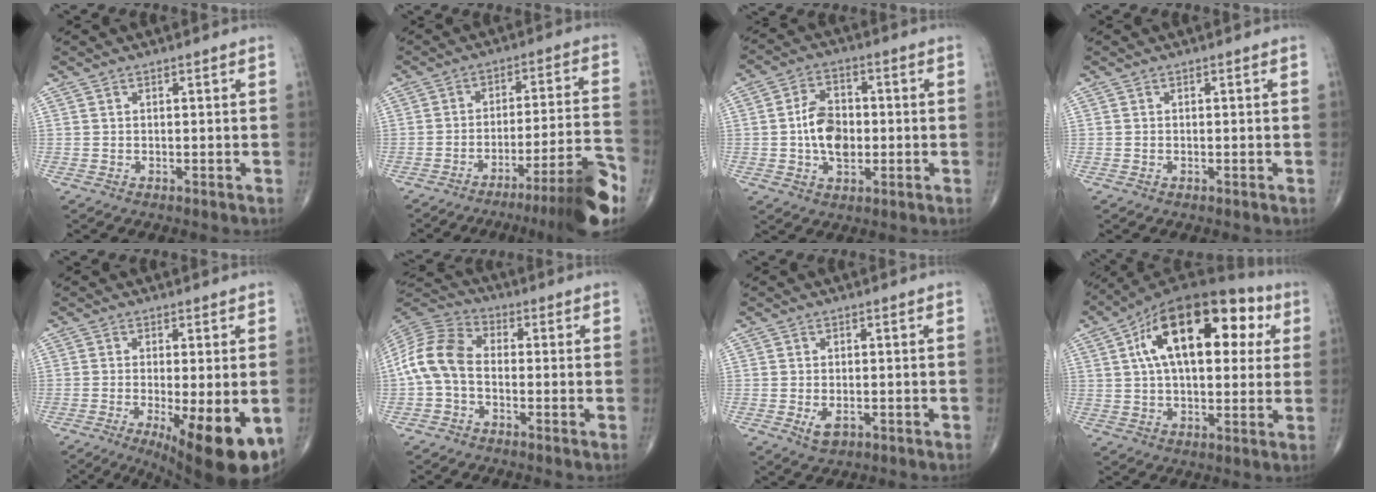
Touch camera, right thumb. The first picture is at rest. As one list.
[{"total": 16.2, "force": [-10.4, 1.7, 12.3], "torque": [-0.141, 0.069, -0.149]}, {"total": 9.0, "force": [-0.7, 6.0, 6.8], "torque": [-0.102, 0.011, -0.017]}, {"total": 0.0}, {"total": 14.4, "force": [-5.1, 4.0, 12.8], "torque": [-0.159, -0.021, -0.067]}, {"total": 9.8, "force": [-1.4, 6.3, 7.4], "torque": [-0.149, 0.030, -0.043]}, {"total": 2.9, "force": [-1.0, 1.6, 2.2], "torque": [-0.035, -0.001, -0.012]}, {"total": 23.1, "force": [6.8, 12.0, 18.5], "torque": [-0.278, 0.026, 0.099]}]